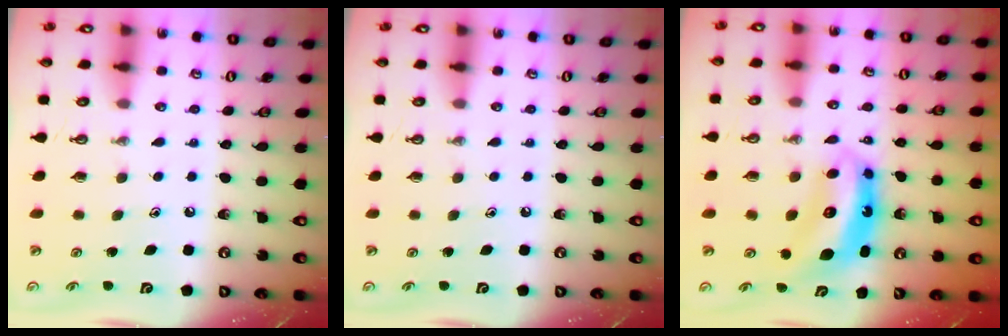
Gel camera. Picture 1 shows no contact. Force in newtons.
{"total": 0.0}
{"total": 7.3, "press": 7.3, "slide": 1.1}